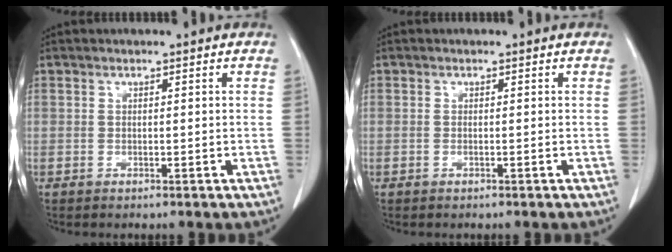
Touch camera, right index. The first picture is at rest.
{"total": 0.0}